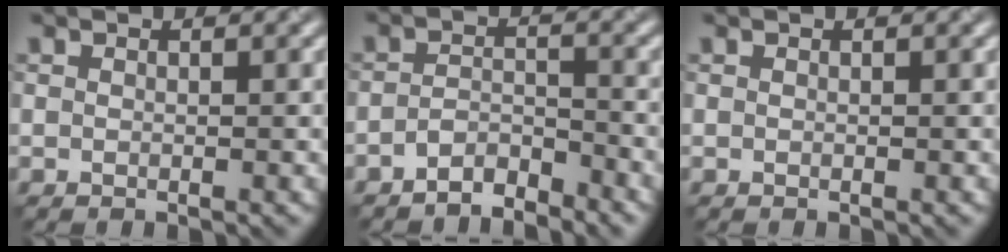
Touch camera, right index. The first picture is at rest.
{"total": 2.5, "force": [-2.3, 0.6, 0.9], "torque": [-0.018, 0.006, -0.048]}
{"total": 0.0}